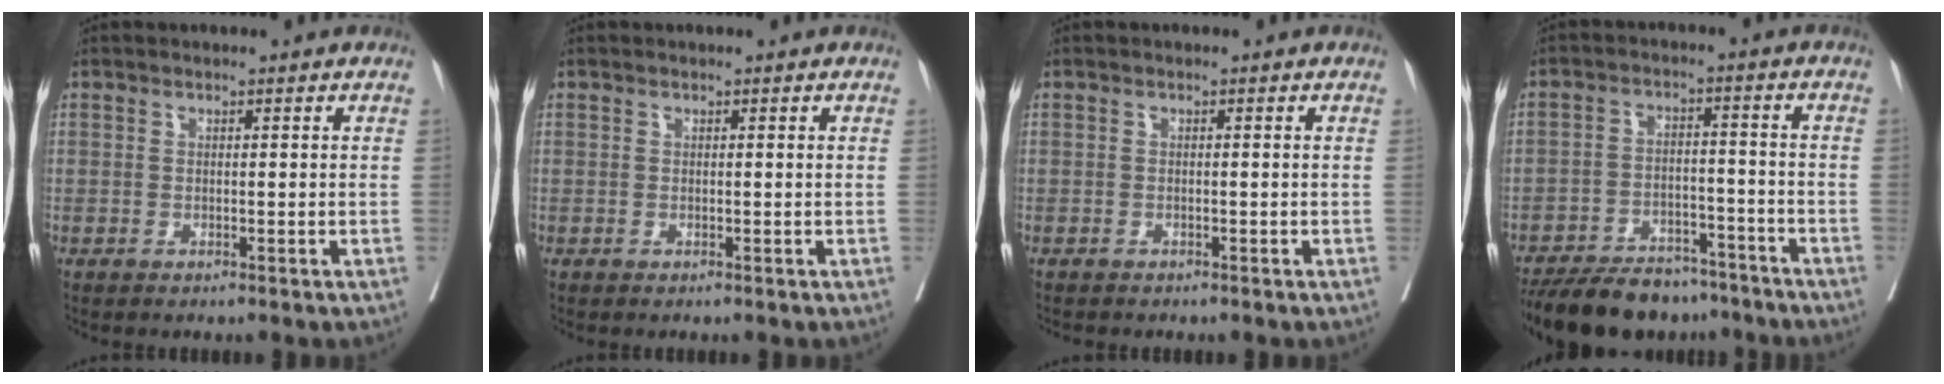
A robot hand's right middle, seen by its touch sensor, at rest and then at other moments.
{"total": 0.0}
{"total": 1.3, "force": [-1.2, 0.5, 0.3], "torque": [-0.011, -0.003, -0.020]}
{"total": 15.1, "force": [-13.2, 5.1, 5.1], "torque": [-0.088, -0.002, -0.196]}